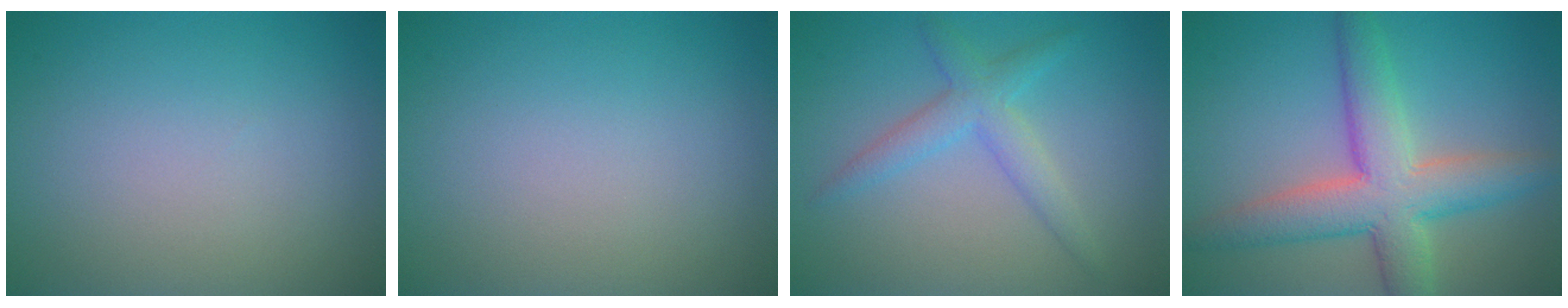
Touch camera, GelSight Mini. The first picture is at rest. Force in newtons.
{"total": 0.0}
{"total": 3.0, "press": 3.0, "slide": 0.1}
{"total": 7.3, "press": 7.3, "slide": 0.4}